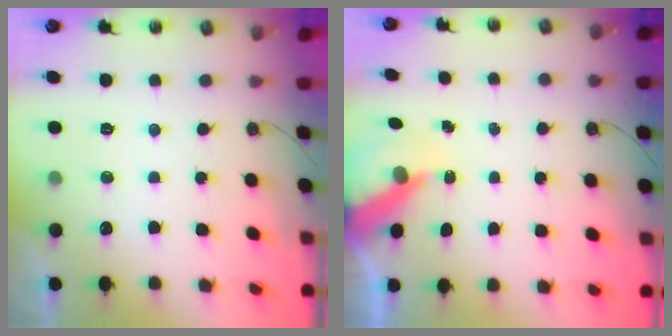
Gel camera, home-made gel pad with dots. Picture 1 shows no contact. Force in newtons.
{"total": 7.4, "press": 7.3, "slide": 1.0}